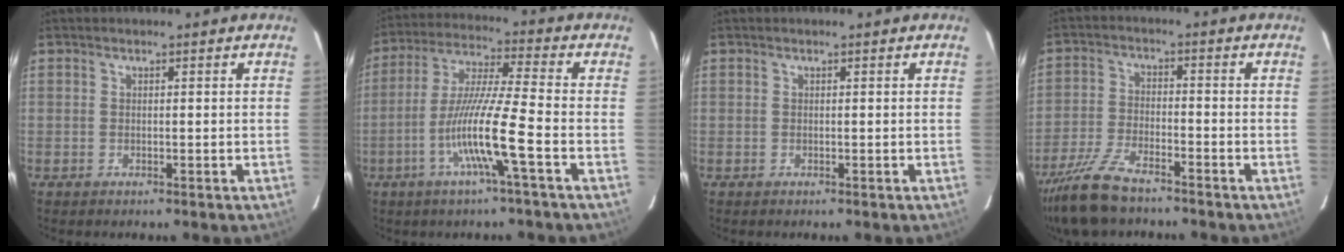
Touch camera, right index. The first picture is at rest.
{"total": 11.6, "force": [-4.2, -0.9, 10.8], "torque": [-0.213, -0.005, -0.084]}
{"total": 0.0}
{"total": 9.1, "force": [-7.4, 2.1, 4.9], "torque": [-0.105, -0.022, -0.137]}